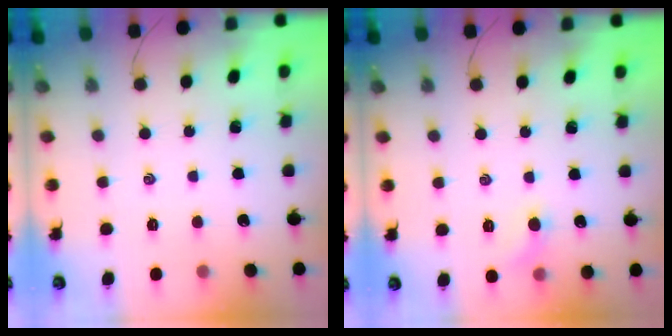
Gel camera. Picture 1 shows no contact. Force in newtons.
{"total": 4.3, "press": 4.0, "slide": 1.4}